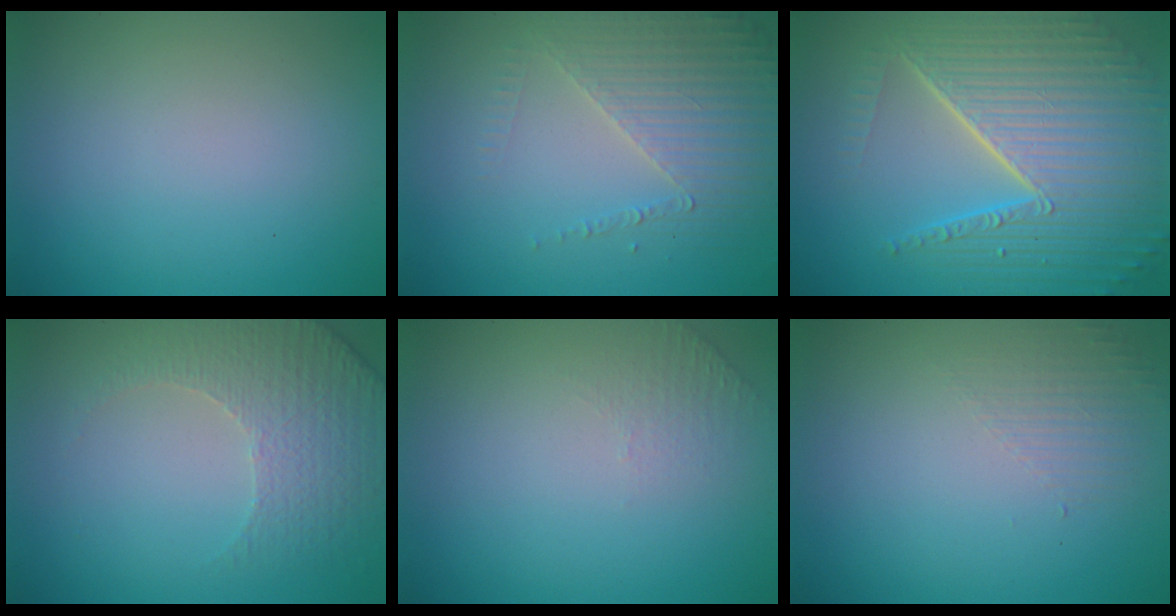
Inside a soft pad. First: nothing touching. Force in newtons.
{"total": 4.5, "press": 3.2, "slide": 3.1}
{"total": 10.0, "press": 6.3, "slide": 7.8}
{"total": 4.9, "press": 3.5, "slide": 3.5}
{"total": 1.0, "press": 0.5, "slide": 0.9}
{"total": 1.4, "press": 0.2, "slide": 1.4}